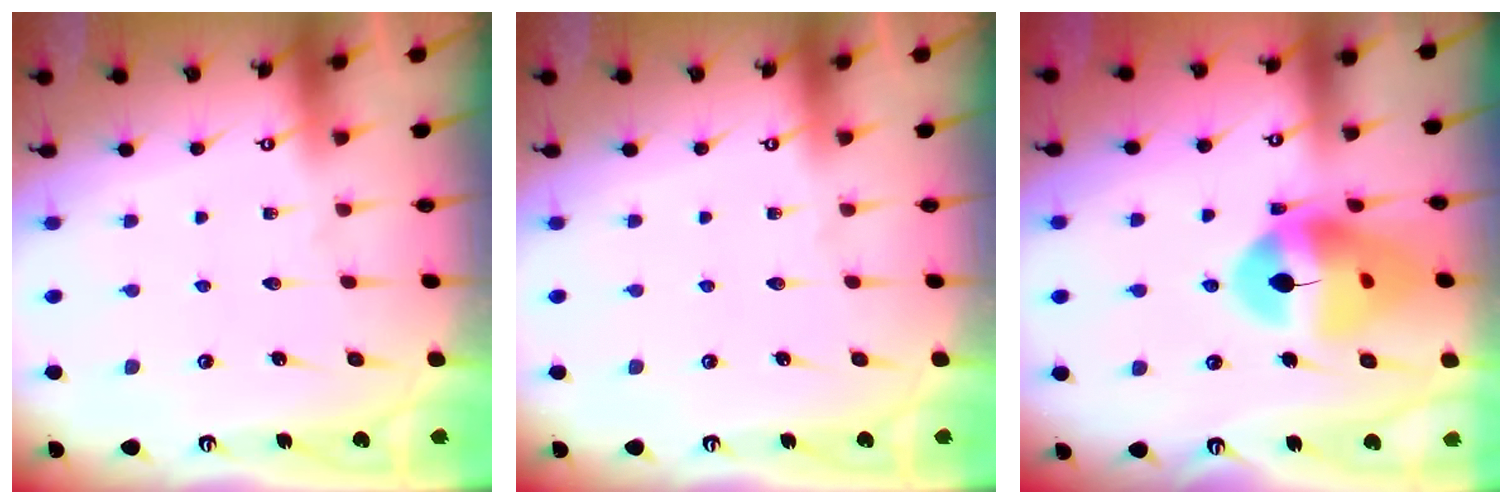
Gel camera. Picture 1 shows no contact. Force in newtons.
{"total": 0.0}
{"total": 16.7, "press": 16.5, "slide": 2.4}